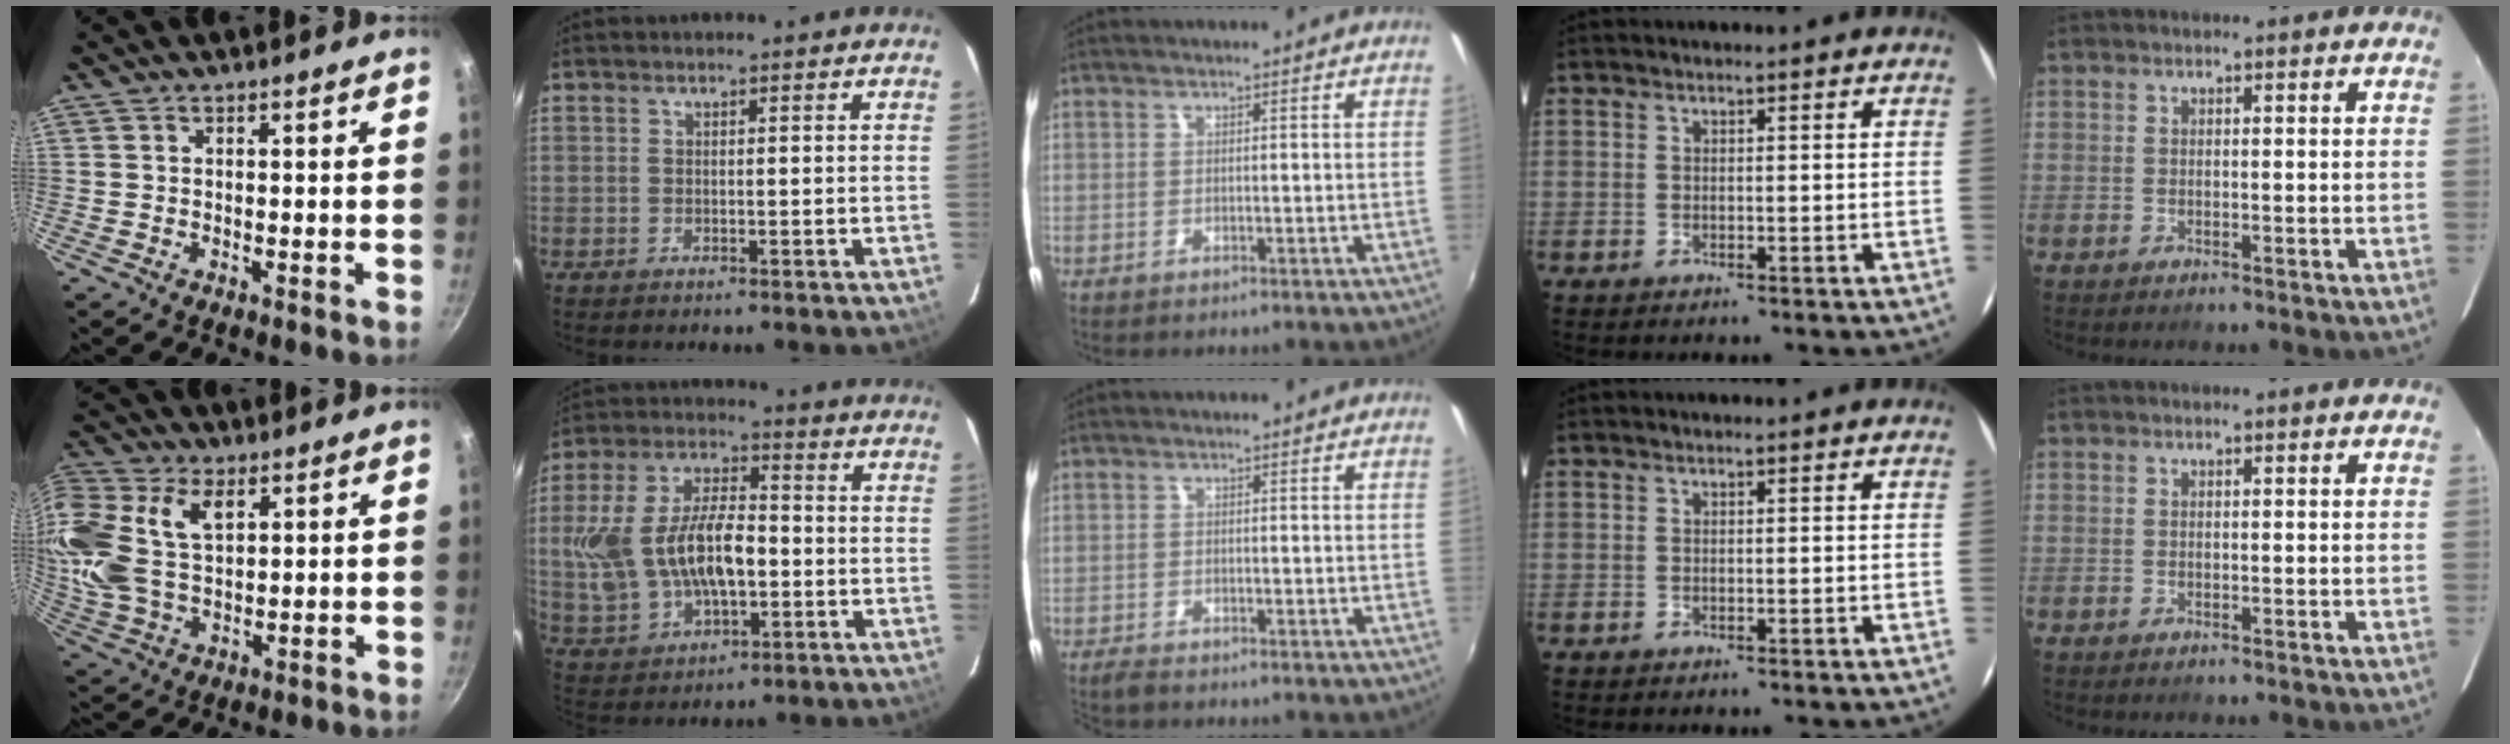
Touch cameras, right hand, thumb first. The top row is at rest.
{"thumb": {"total": 20.5, "force": [6.7, 13.1, 14.4], "torque": [-0.325, 0.007, 0.127]}, "index": {"total": 17.8, "force": [-1.7, 9.7, 14.8], "torque": [-0.319, 0.008, -0.014]}, "middle": {"total": 2.0, "force": [-1.9, 0.4, 0.6], "torque": [-0.020, -0.009, -0.037]}}